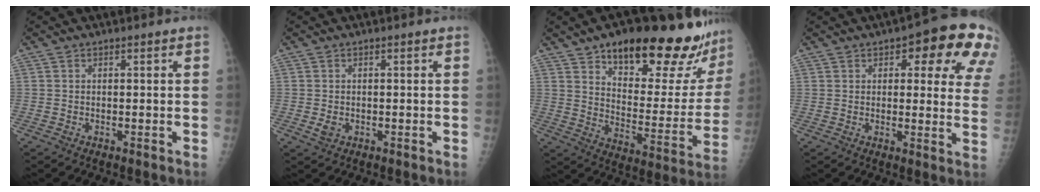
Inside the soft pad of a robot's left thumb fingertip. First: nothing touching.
{"total": 1.7, "force": [-0.5, 1.3, 0.9], "torque": [-0.013, -0.001, -0.005]}
{"total": 26.7, "force": [19.5, 9.1, 15.7], "torque": [-0.173, -0.092, 0.271]}
{"total": 16.4, "force": [8.0, 6.6, 12.8], "torque": [-0.105, -0.023, 0.084]}